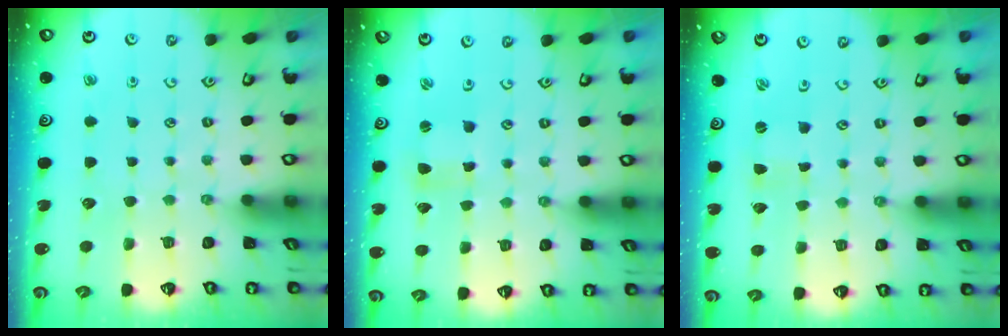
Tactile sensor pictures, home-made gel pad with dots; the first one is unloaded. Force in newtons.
{"total": 2.2, "press": 2.2, "slide": 0.3}
{"total": 0.0}